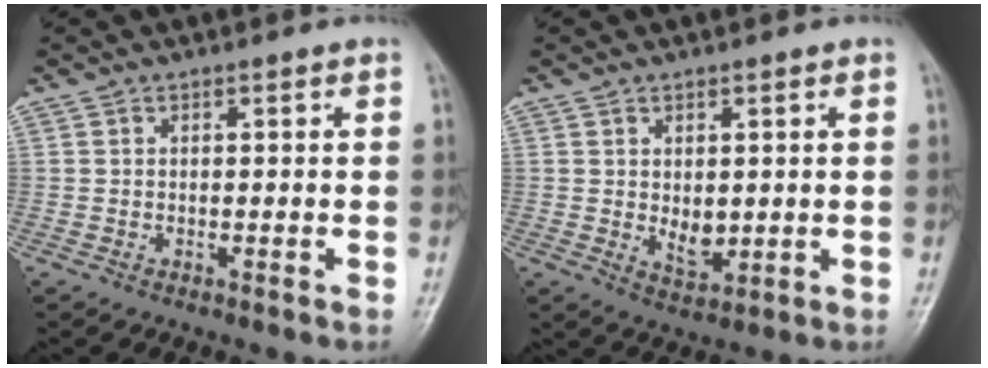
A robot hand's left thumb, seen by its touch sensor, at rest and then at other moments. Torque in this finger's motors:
{"motor_torque": [0.01, 0.10, 0.14, 0.00, 0.01]}